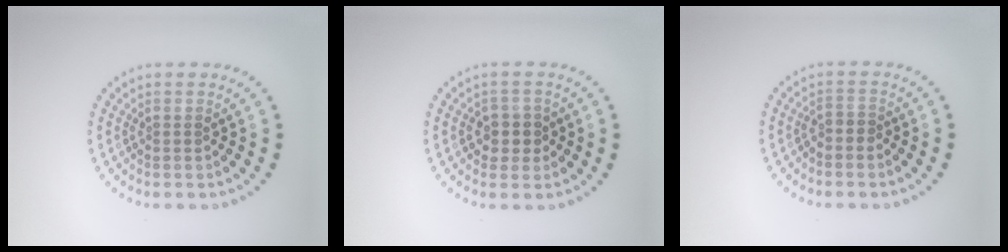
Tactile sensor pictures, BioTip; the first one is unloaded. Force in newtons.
{"total": 2.2, "press": 2.1, "slide": 0.8}
{"total": 0.8, "press": 0.5, "slide": 0.6}